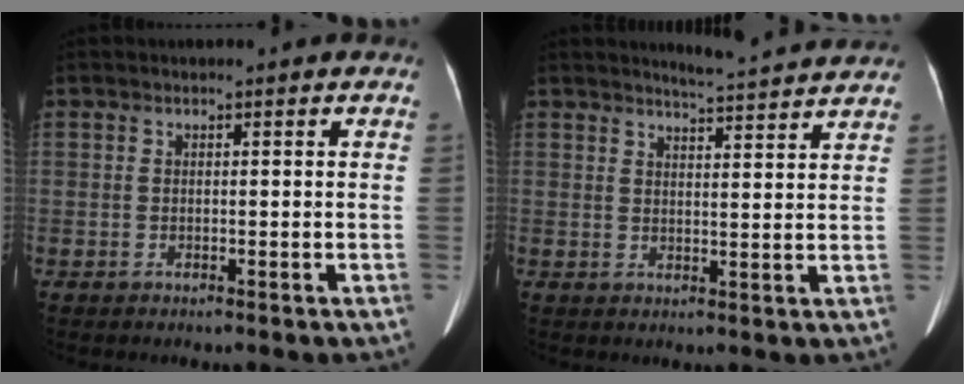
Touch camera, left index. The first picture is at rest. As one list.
[{"total": 7.6, "force": [7.3, -0.4, 1.9], "torque": [-0.043, 0.005, 0.089]}]